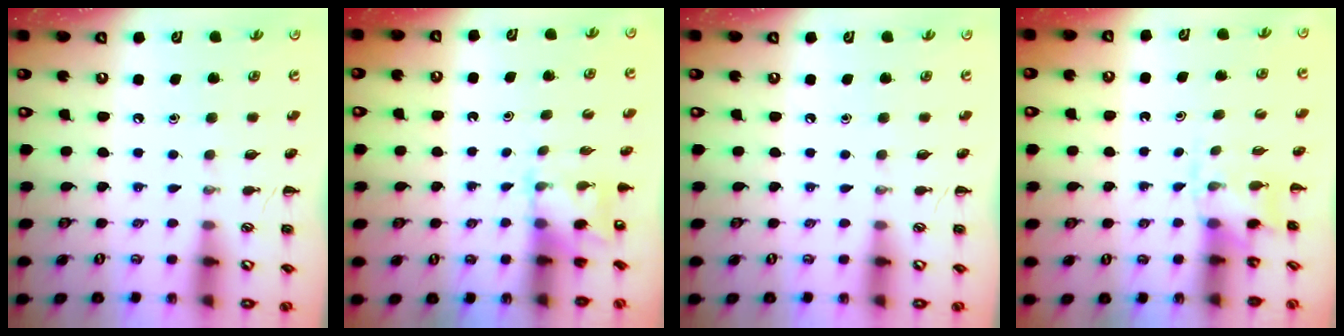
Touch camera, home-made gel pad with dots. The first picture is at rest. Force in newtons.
{"total": 3.1, "press": 2.9, "slide": 1.0}
{"total": 0.0}
{"total": 2.9, "press": 2.7, "slide": 1.2}